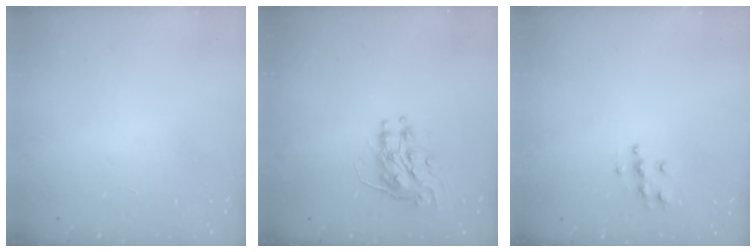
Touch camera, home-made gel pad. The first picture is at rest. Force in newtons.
{"total": 8.8, "press": 8.8, "slide": 0.3}
{"total": 6.4, "press": 6.4, "slide": 0.3}